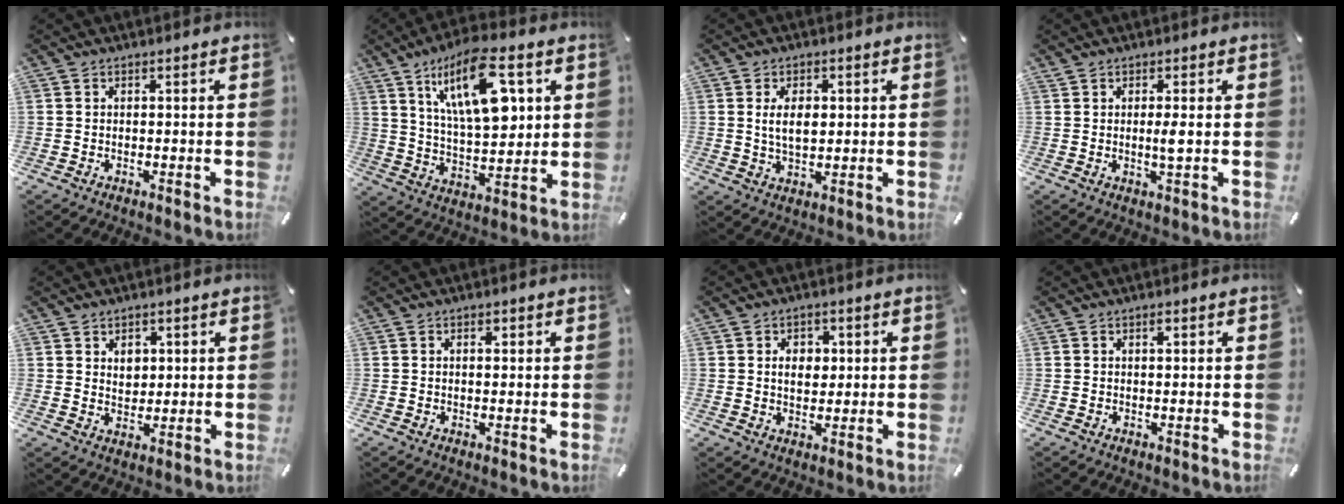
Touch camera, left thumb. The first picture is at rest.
{"total": 19.1, "force": [8.4, 8.7, 14.8], "torque": [-0.258, -0.017, 0.135]}
{"total": 5.9, "force": [1.0, 3.4, 4.7], "torque": [-0.089, 0.000, 0.010]}
{"total": 2.8, "force": [0.4, 0.2, 2.7], "torque": [-0.054, -0.005, 0.005]}
{"total": 4.0, "force": [1.4, 3.4, 1.5], "torque": [-0.014, -0.004, 0.021]}
{"total": 1.4, "force": [0.4, 0.8, 1.1], "torque": [-0.007, -0.001, 0.002]}
{"total": 5.0, "force": [0.8, 3.9, 3.1], "torque": [-0.044, -0.001, 0.007]}
{"total": 0.8, "force": [0.3, 0.3, 0.7], "torque": [-0.013, 0.003, 0.006]}